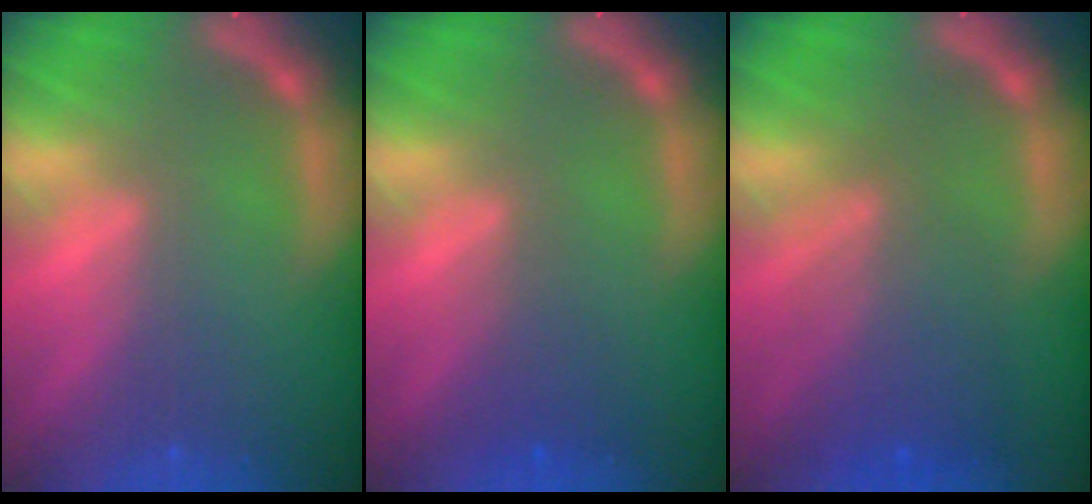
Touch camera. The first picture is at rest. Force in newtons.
{"total": 2.0}
{"total": 5.5}